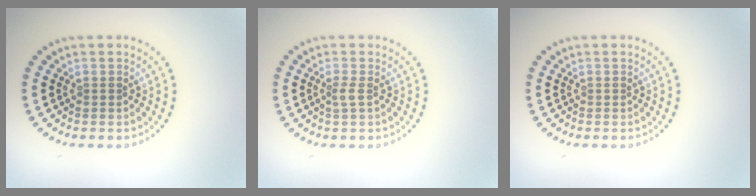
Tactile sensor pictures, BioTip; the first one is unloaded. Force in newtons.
{"total": 1.1, "press": 0.7, "slide": 0.8}
{"total": 0.0}